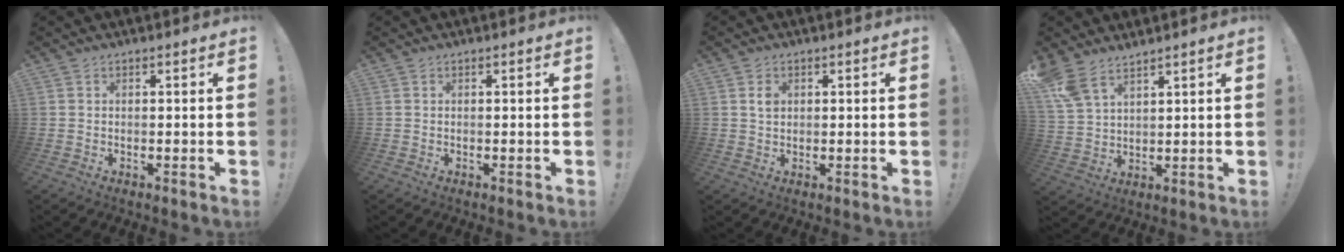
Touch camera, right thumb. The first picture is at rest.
{"total": 0.0}
{"total": 2.3, "force": [0.7, 1.6, 1.5], "torque": [-0.018, -0.002, 0.009]}
{"total": 7.8, "force": [6.2, 3.3, 3.5], "torque": [-0.070, -0.029, 0.124]}